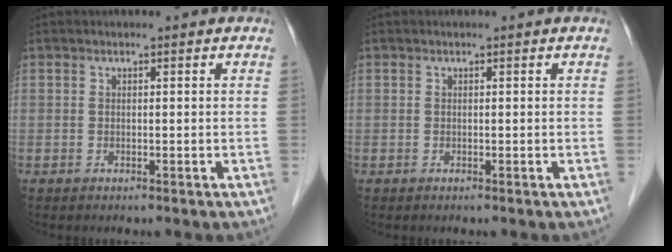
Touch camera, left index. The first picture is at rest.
{"total": 0.0}